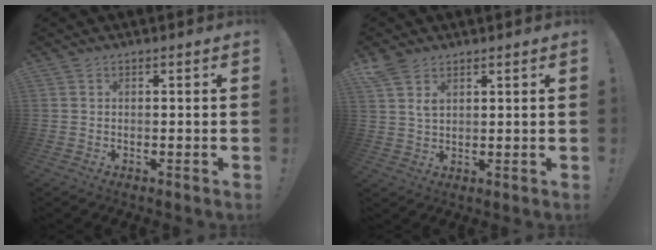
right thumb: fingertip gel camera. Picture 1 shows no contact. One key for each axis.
{"total": 4.9, "fx": 3.3, "fy": 2.3, "fz": 2.7, "tx": -0.046, "ty": -0.014, "tz": 0.062}